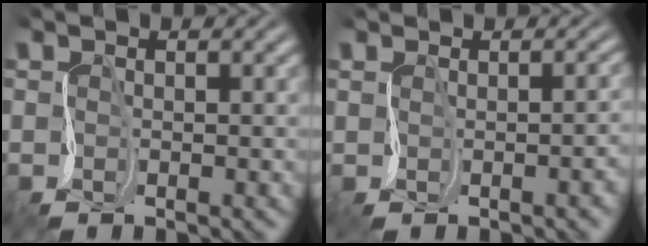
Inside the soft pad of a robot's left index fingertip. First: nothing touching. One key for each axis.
{"total": 3.3, "fx": -0.4, "fy": 1.7, "fz": 2.8, "tx": -0.004, "ty": 0.013, "tz": 0.006}